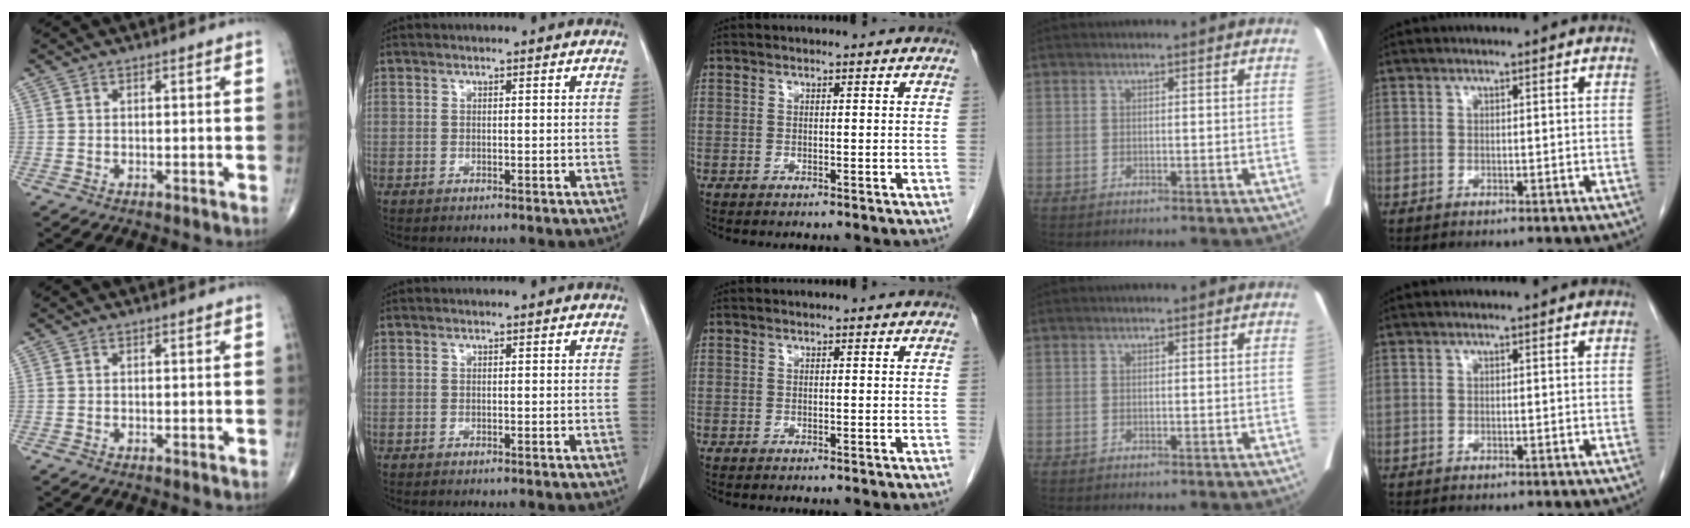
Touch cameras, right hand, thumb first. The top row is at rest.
{}